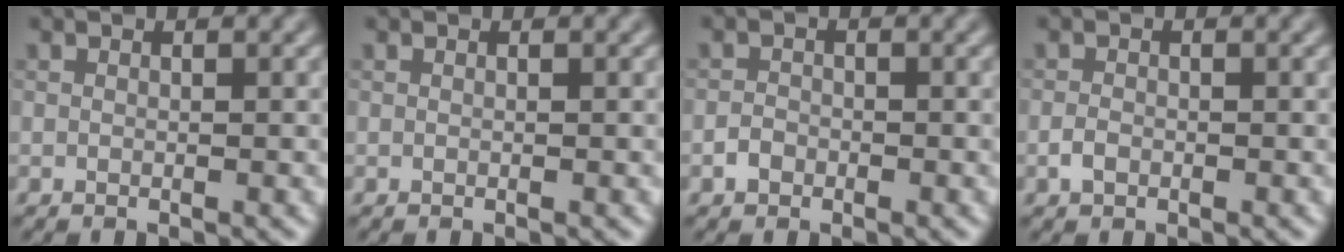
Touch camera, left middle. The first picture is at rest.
{"total": 0.0}
{"total": 1.1, "force": [-0.6, 0.8, 0.3], "torque": [-0.001, 0.004, -0.013]}
{"total": 1.0, "force": [-0.5, 0.6, 0.6], "torque": [-0.011, 0.002, -0.012]}